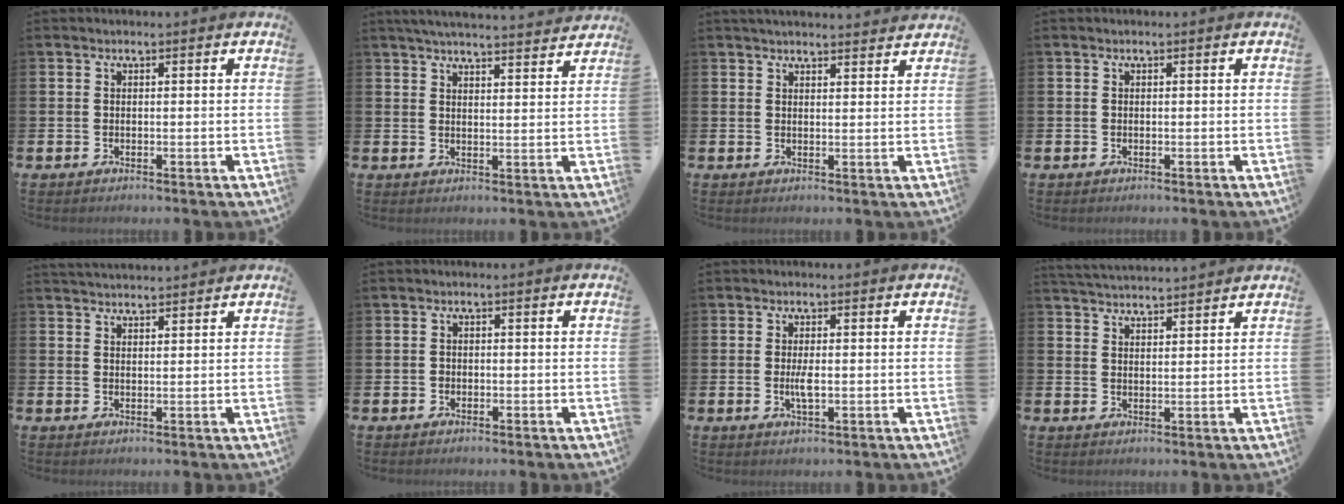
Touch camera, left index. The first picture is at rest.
{"total": 4.5, "force": [4.4, -0.1, 0.8], "torque": [-0.019, -0.026, 0.078]}
{"total": 2.8, "force": [2.8, 0.3, 0.3], "torque": [0.002, -0.017, 0.047]}
{"total": 0.0}
{"total": 2.6, "force": [2.6, 0.2, 0.2], "torque": [-0.003, -0.013, 0.046]}
{"total": 0.8, "force": [-0.4, 0.7, 0.2], "torque": [0.002, 0.001, -0.010]}
{"total": 2.3, "force": [-0.1, 0.7, 2.2], "torque": [-0.034, -0.004, -0.004]}
{"total": 3.6, "force": [3.6, -0.1, 0.1], "torque": [-0.013, -0.018, 0.066]}